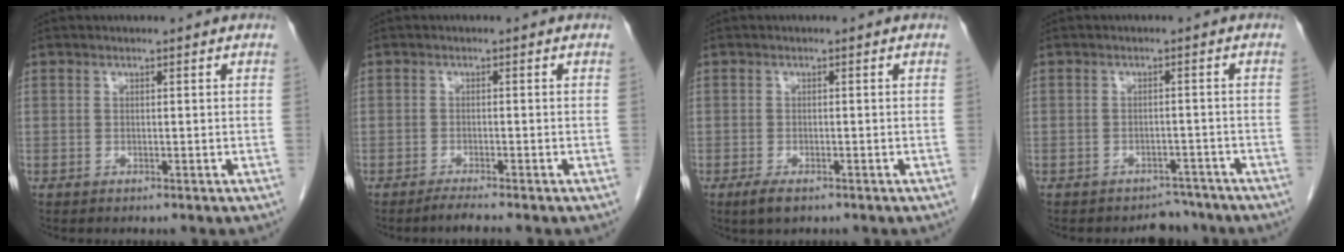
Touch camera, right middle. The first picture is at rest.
{"total": 2.2, "force": [-1.9, -0.5, 0.9], "torque": [-0.022, -0.004, -0.035]}
{"total": 2.6, "force": [-1.6, 0.9, 1.8], "torque": [-0.038, -0.004, -0.024]}
{"total": 4.0, "force": [-3.6, 1.8, -0.1], "torque": [0.006, 0.010, -0.050]}